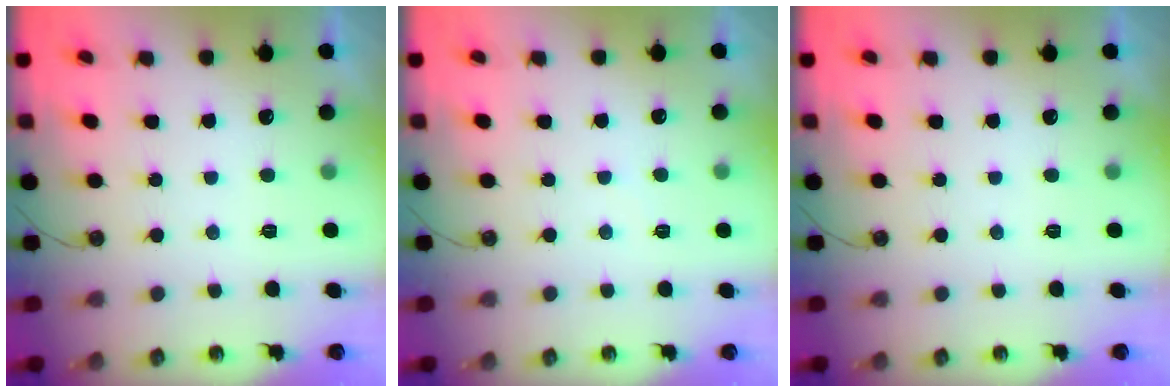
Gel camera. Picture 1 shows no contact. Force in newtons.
{"total": 3.9, "press": 3.9, "slide": 0.5}
{"total": 0.0}